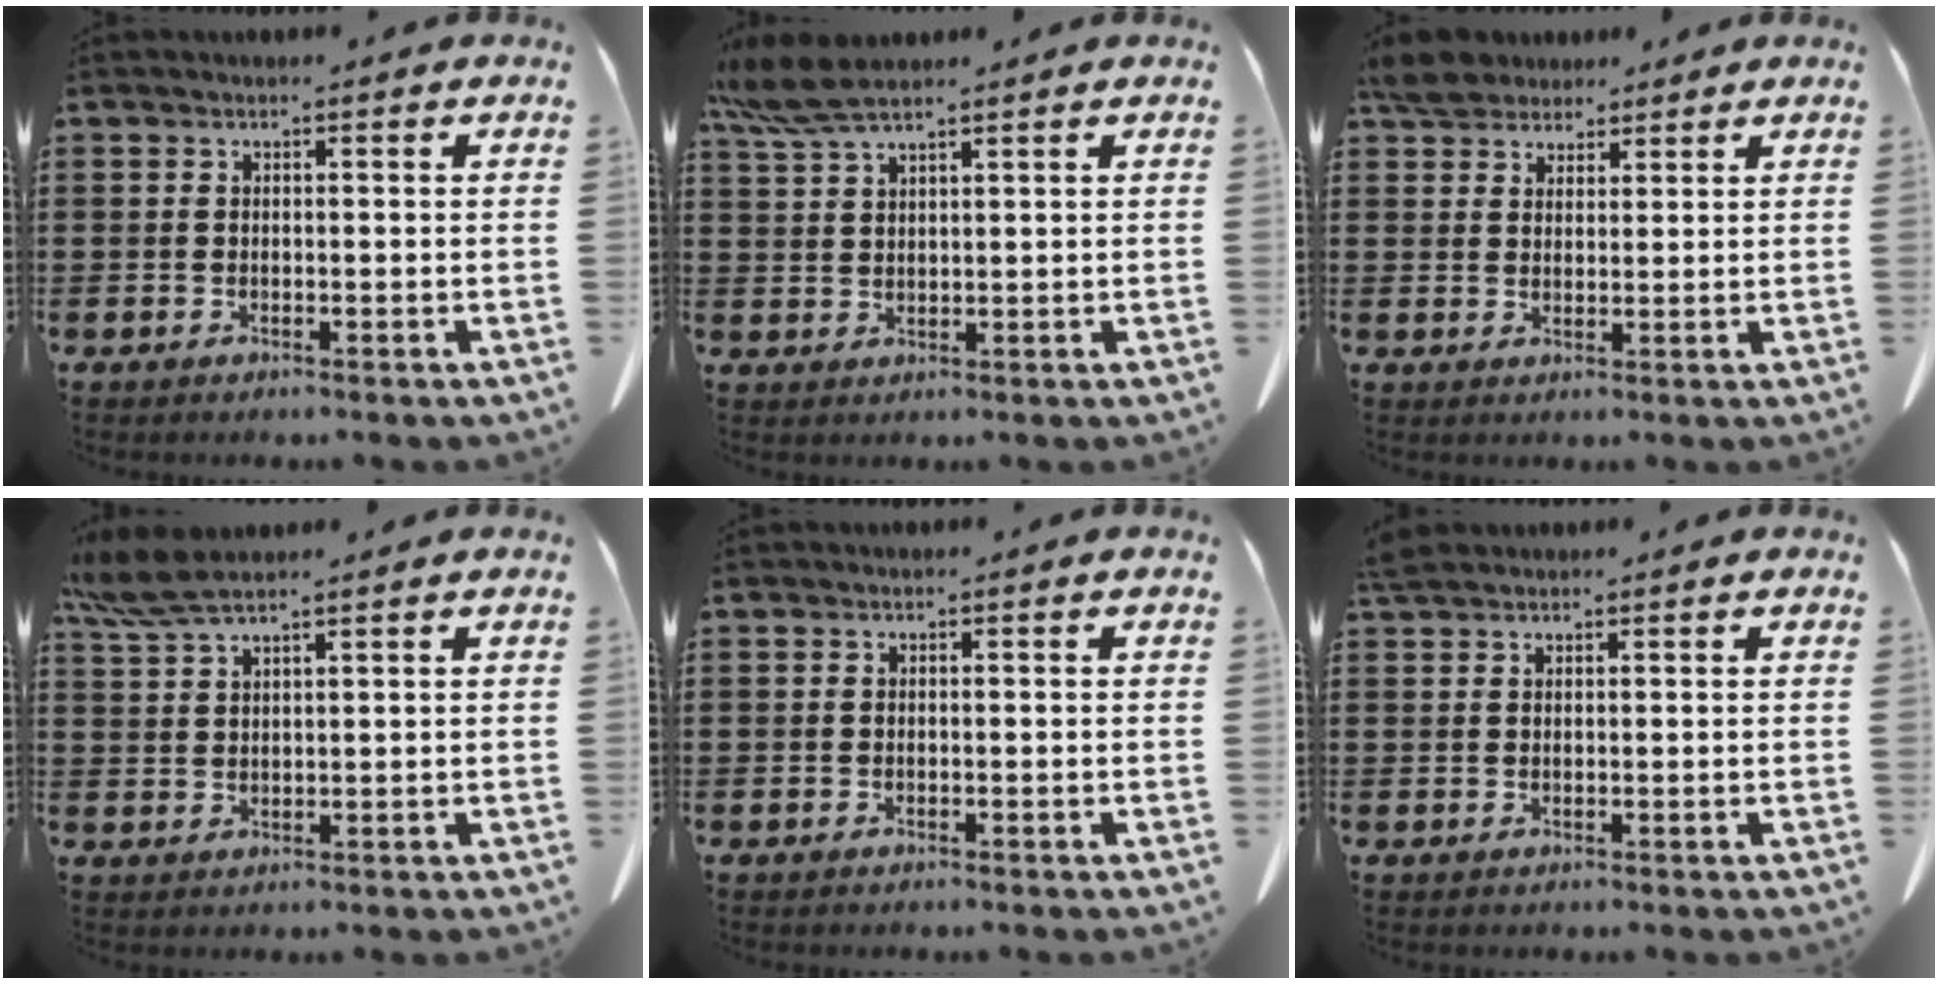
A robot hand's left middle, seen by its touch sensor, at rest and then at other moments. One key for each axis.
{"total": 5.8, "fx": 4.6, "fy": 0.7, "fz": 3.4, "tx": -0.087, "ty": -0.009, "tz": 0.086}
{"total": 4.8, "fx": 4.3, "fy": 1.8, "fz": 1.2, "tx": -0.039, "ty": 0.000, "tz": 0.084}
{"total": 5.4, "fx": 4.3, "fy": 0.6, "fz": 3.2, "tx": -0.082, "ty": -0.008, "tz": 0.080}
{"total": 0.0}
{"total": 1.7, "fx": 1.6, "fy": 0.3, "fz": 0.6, "tx": -0.016, "ty": 0.000, "tz": 0.032}